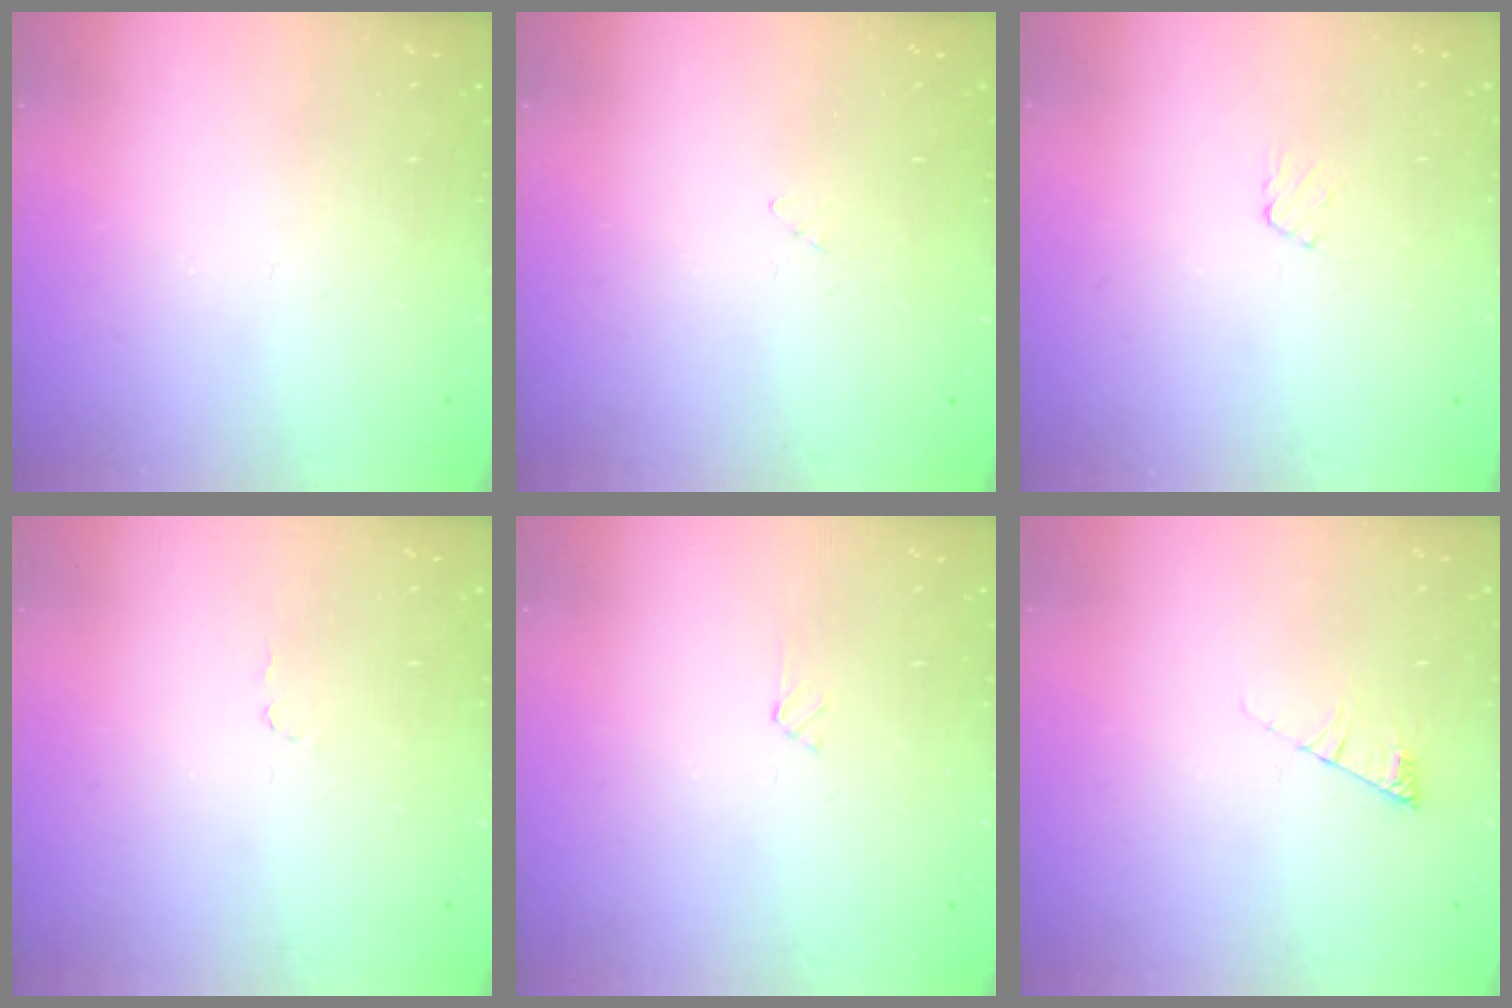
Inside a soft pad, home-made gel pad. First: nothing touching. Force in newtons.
{"total": 2.7, "press": 2.7, "slide": 0.3}
{"total": 3.5, "press": 3.5, "slide": 0.3}
{"total": 2.7, "press": 2.7, "slide": 0.3}
{"total": 2.7, "press": 2.7, "slide": 0.3}
{"total": 5.3, "press": 5.3, "slide": 0.5}